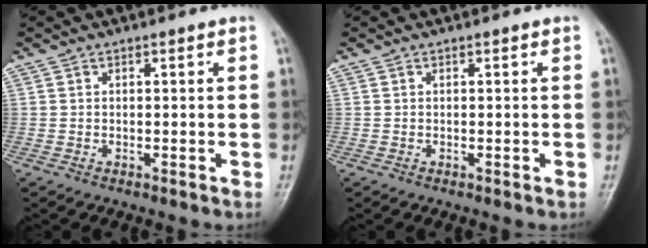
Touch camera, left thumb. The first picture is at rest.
{"total": 0.0}